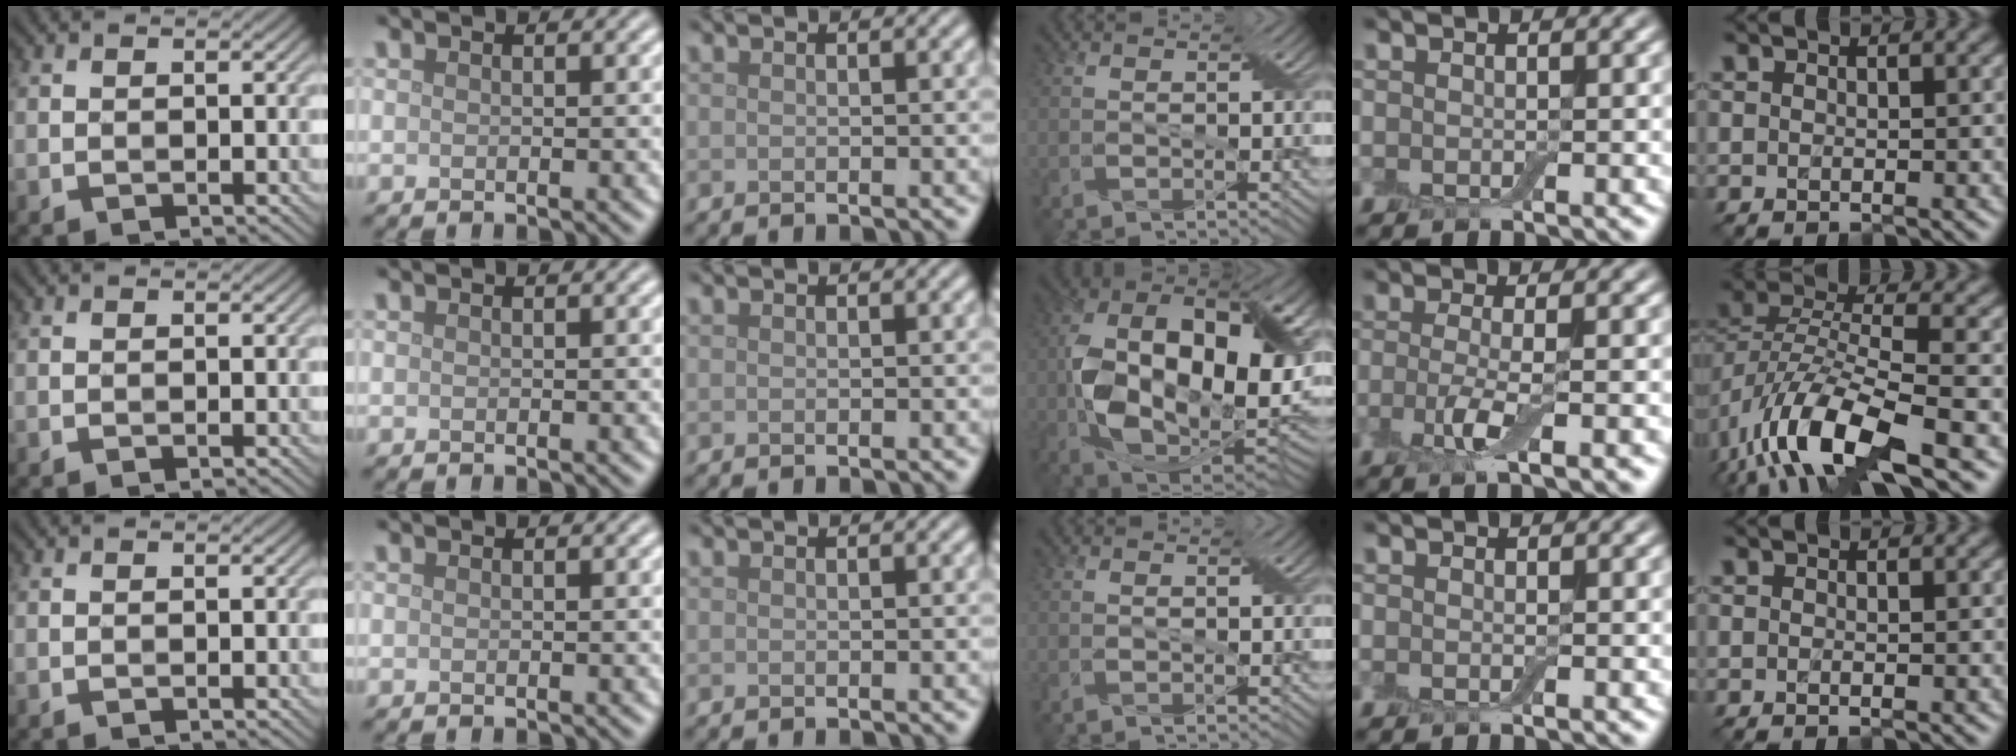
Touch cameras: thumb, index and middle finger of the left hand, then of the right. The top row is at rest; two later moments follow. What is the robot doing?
{"motion": "insert", "object": "drawer"}